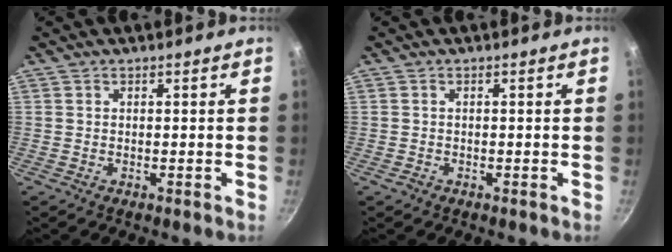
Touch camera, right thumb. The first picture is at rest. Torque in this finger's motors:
{"motor_torque": [-0.16, 0.00, -0.29, -0.05, 0.01]}